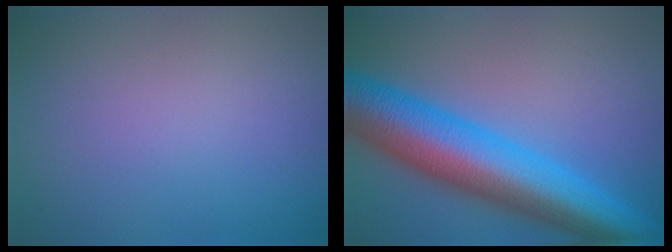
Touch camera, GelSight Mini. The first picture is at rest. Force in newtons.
{"total": 11.5, "press": 11.5, "slide": 0.3}